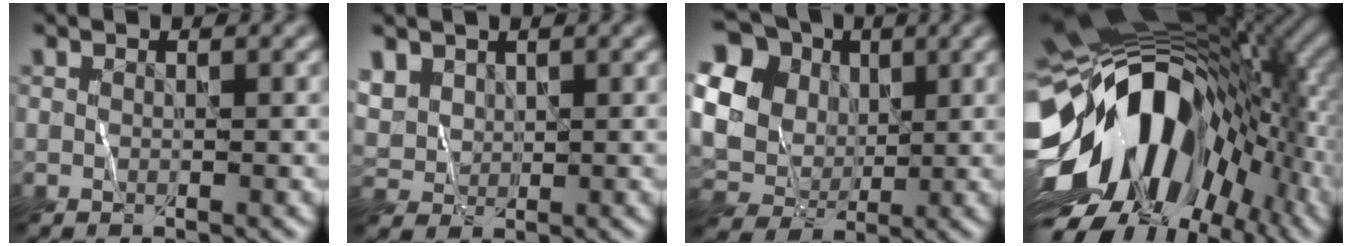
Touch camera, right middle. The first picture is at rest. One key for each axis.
{"total": 2.9, "fx": 1.5, "fy": 2.3, "fz": 0.7, "tx": -0.036, "ty": 0.002, "tz": 0.044}
{"total": 18.9, "fx": 5.3, "fy": 16.7, "fz": 6.9, "tx": -0.215, "ty": 0.014, "tz": 0.084}
{"total": 17.5, "fx": -2.3, "fy": 11.1, "fz": 13.4, "tx": -0.234, "ty": 0.001, "tz": -0.049}